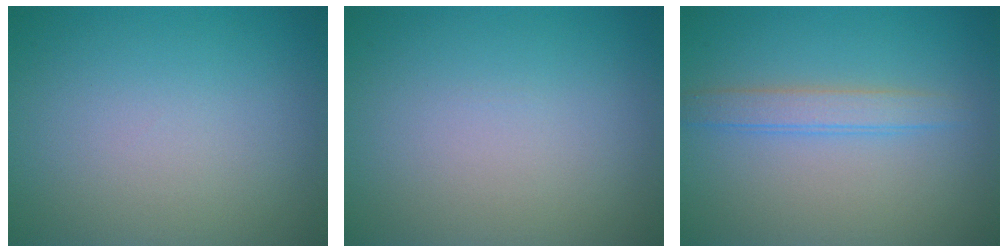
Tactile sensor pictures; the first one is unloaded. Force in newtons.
{"total": 0.0}
{"total": 2.2, "press": 2.2, "slide": 0.1}